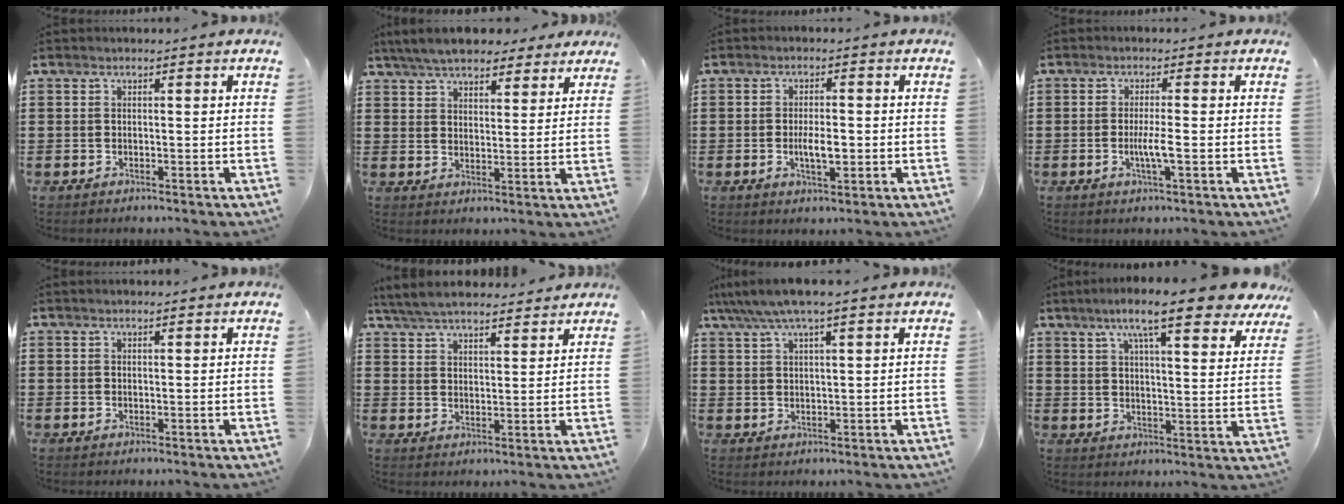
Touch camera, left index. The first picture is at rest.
{"total": 6.6, "force": [5.9, 1.9, 2.3], "torque": [-0.065, -0.005, 0.110]}
{"total": 4.1, "force": [-0.5, 1.4, 3.8], "torque": [-0.060, -0.003, -0.010]}
{"total": 3.6, "force": [-0.7, 0.1, 3.5], "torque": [-0.068, -0.007, -0.016]}
{"total": 0.7, "force": [0.6, 0.1, 0.3], "torque": [-0.007, 0.001, 0.011]}
{"total": 5.4, "force": [5.2, 0.9, 1.5], "torque": [-0.047, -0.013, 0.095]}
{"total": 5.0, "force": [3.7, 0.4, 3.3], "torque": [-0.072, -0.006, 0.066]}
{"total": 10.8, "force": [8.2, 1.0, 6.9], "torque": [-0.132, -0.024, 0.137]}